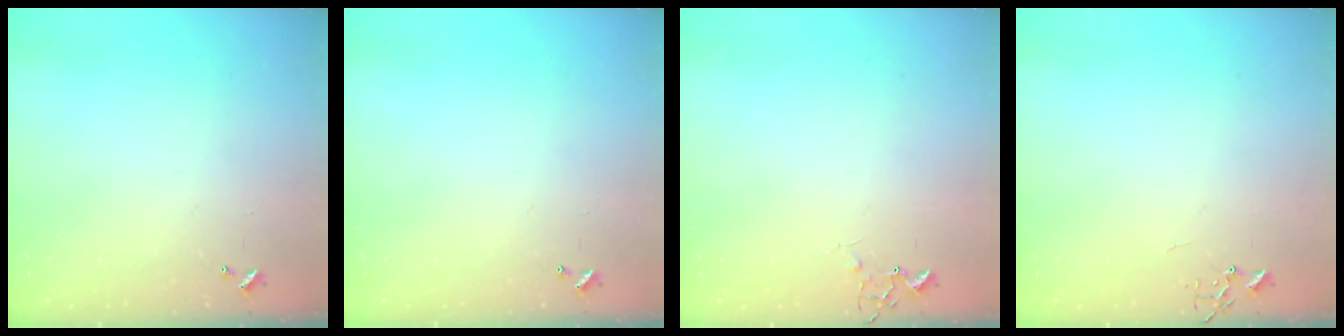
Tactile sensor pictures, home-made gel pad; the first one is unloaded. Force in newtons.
{"total": 0.0}
{"total": 5.4, "press": 5.3, "slide": 0.8}
{"total": 0.0}